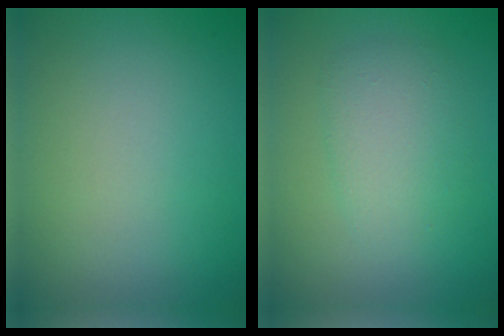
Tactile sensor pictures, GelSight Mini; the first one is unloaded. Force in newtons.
{"total": 3.0, "press": 3.0, "slide": 0.1}